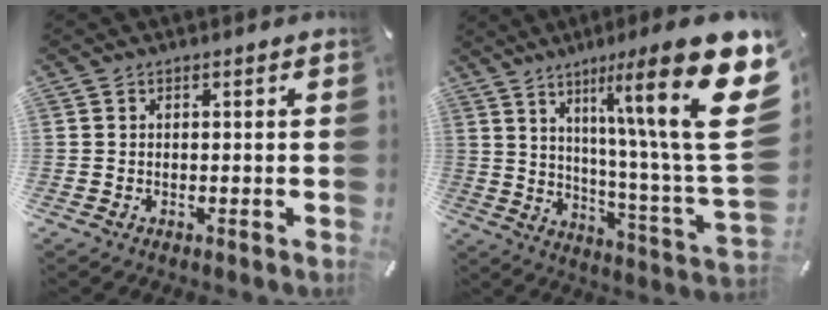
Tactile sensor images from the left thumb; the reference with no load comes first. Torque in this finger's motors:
{"motor_torque": [3.63, 1.38, 2.06, -0.71, 0.54]}